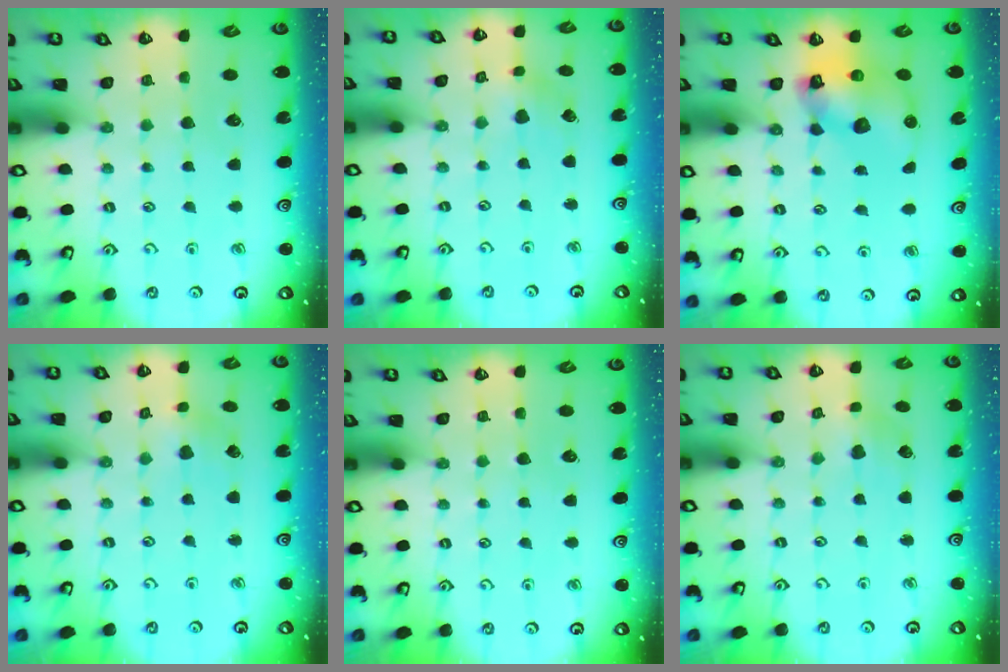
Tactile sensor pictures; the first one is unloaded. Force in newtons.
{"total": 2.1, "press": 2.1, "slide": 0.1}
{"total": 10.9, "press": 10.8, "slide": 1.5}
{"total": 2.0, "press": 2.0, "slide": 0.1}
{"total": 0.0}
{"total": 2.4, "press": 2.4, "slide": 0.2}